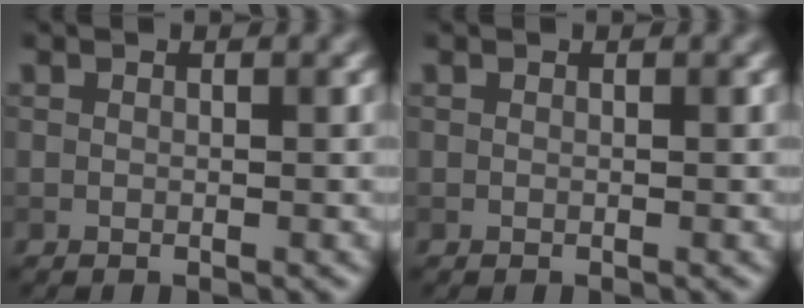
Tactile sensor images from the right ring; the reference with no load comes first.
{"total": 0.0}